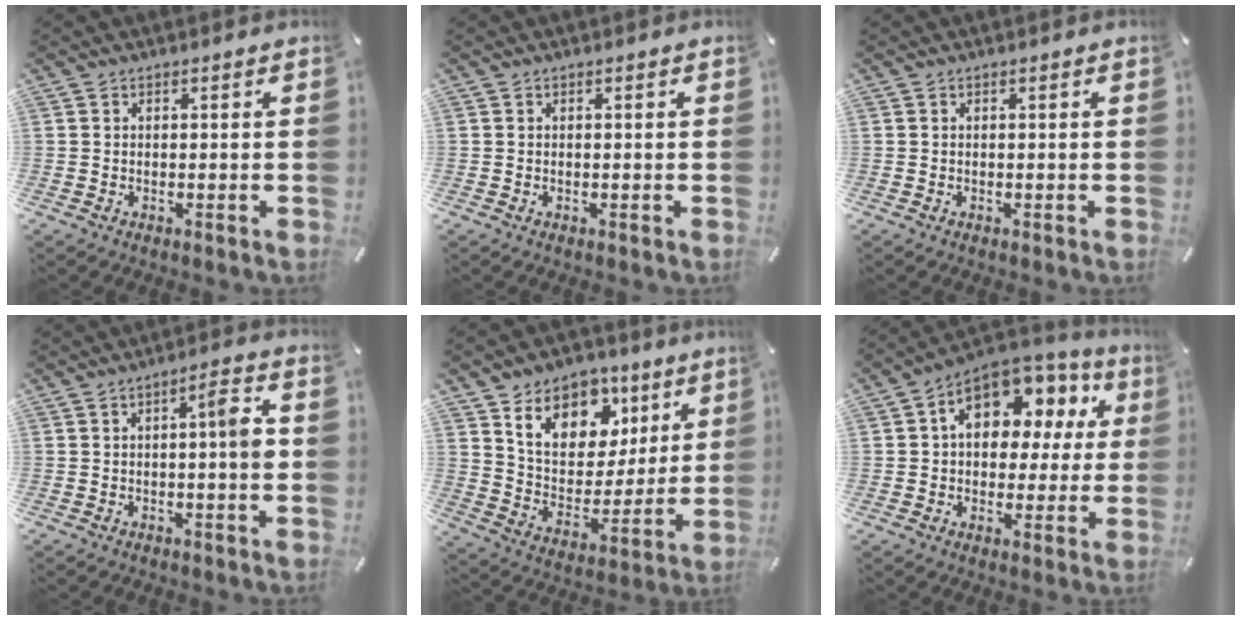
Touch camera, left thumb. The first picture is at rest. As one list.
[{"total": 0.0}, {"total": 0.0}, {"total": 6.2, "force": [-0.1, 0.9, 6.2], "torque": [-0.093, 0.004, -0.010]}, {"total": 13.6, "force": [7.7, 10.3, 4.4], "torque": [-0.074, -0.051, 0.144]}, {"total": 12.8, "force": [4.3, 8.7, 8.3], "torque": [-0.129, -0.019, 0.077]}]